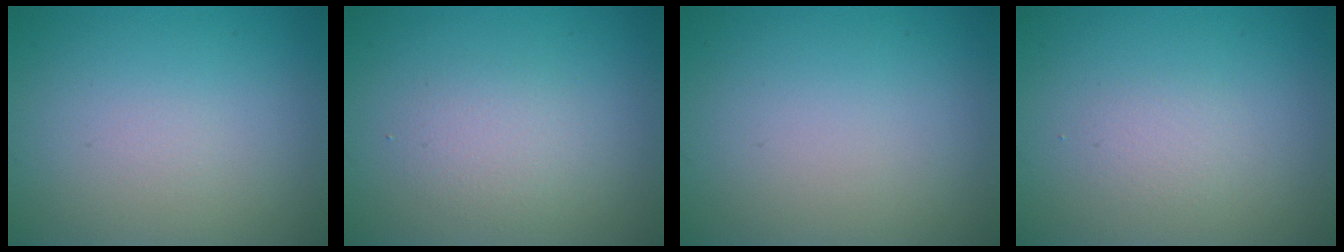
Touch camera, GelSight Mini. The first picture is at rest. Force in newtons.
{"total": 1.8, "press": 1.8, "slide": 0.1}
{"total": 0.0}
{"total": 1.1, "press": 1.1, "slide": 0.0}